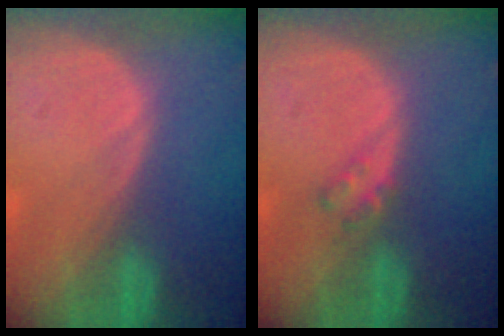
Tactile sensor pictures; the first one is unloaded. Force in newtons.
{"total": 2.0, "press": 2.0, "slide": 0.2}